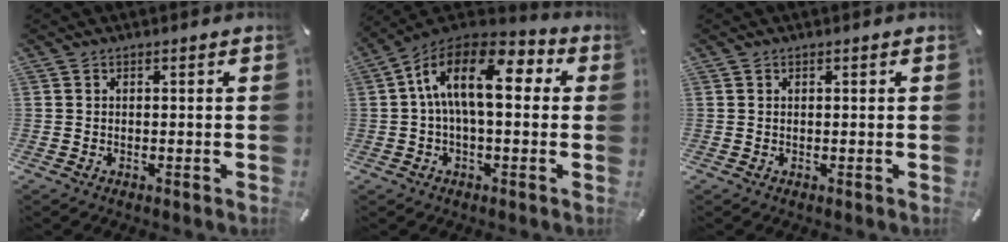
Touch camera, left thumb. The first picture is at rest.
{"total": 16.1, "force": [2.9, 8.0, 13.7], "torque": [-0.249, -0.004, 0.046]}
{"total": 0.0}